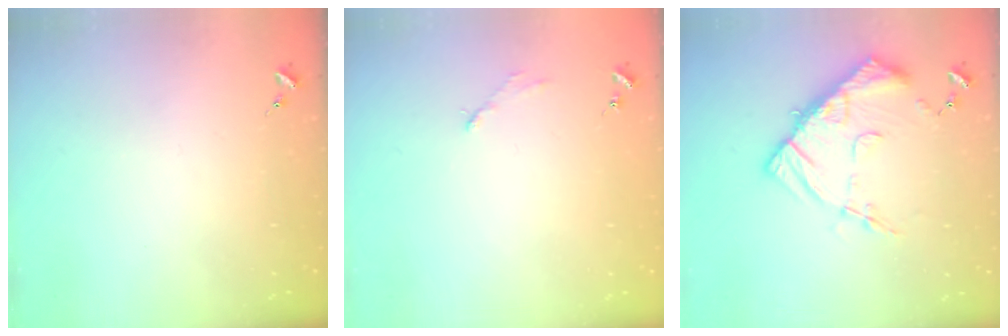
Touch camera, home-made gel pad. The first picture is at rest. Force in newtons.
{"total": 2.9, "press": 2.9, "slide": 0.4}
{"total": 14.8, "press": 14.7, "slide": 1.4}